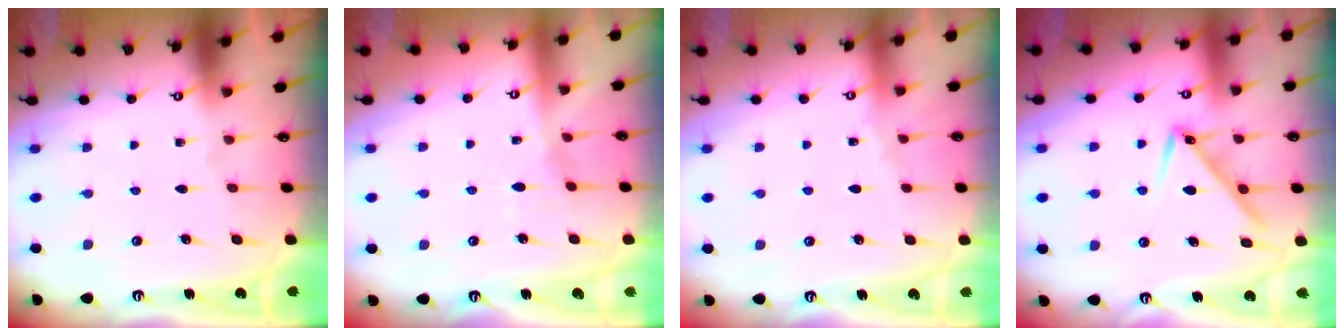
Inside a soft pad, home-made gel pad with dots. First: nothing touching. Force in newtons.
{"total": 5.6, "press": 5.6, "slide": 0.2}
{"total": 2.2, "press": 2.2, "slide": 0.3}
{"total": 9.9, "press": 9.9, "slide": 0.5}